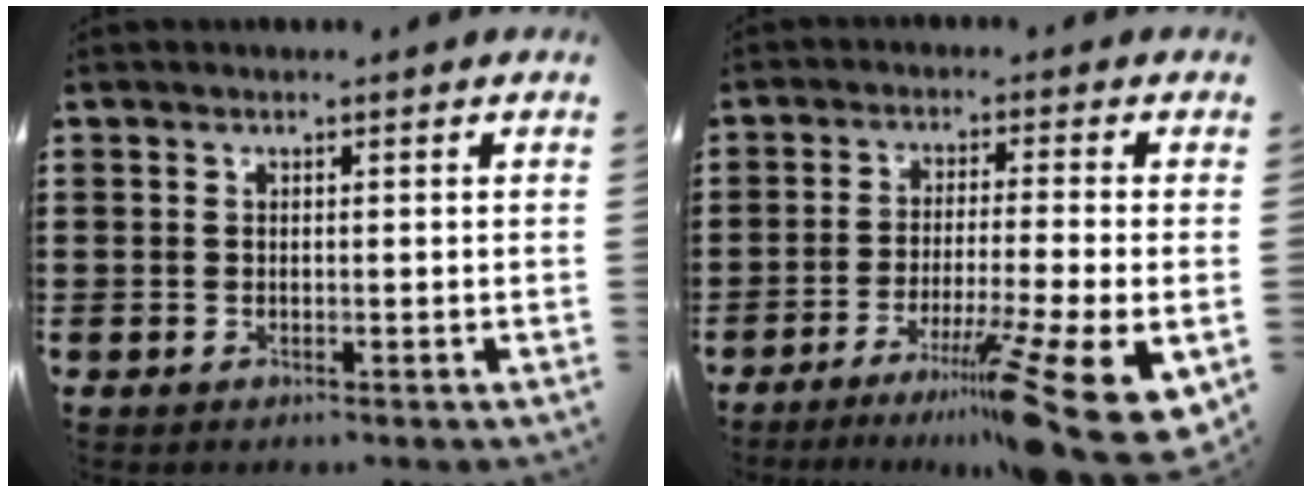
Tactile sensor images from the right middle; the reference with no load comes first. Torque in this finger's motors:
{"motor_torque": [1.84, -0.30, 1.05, 0.21]}